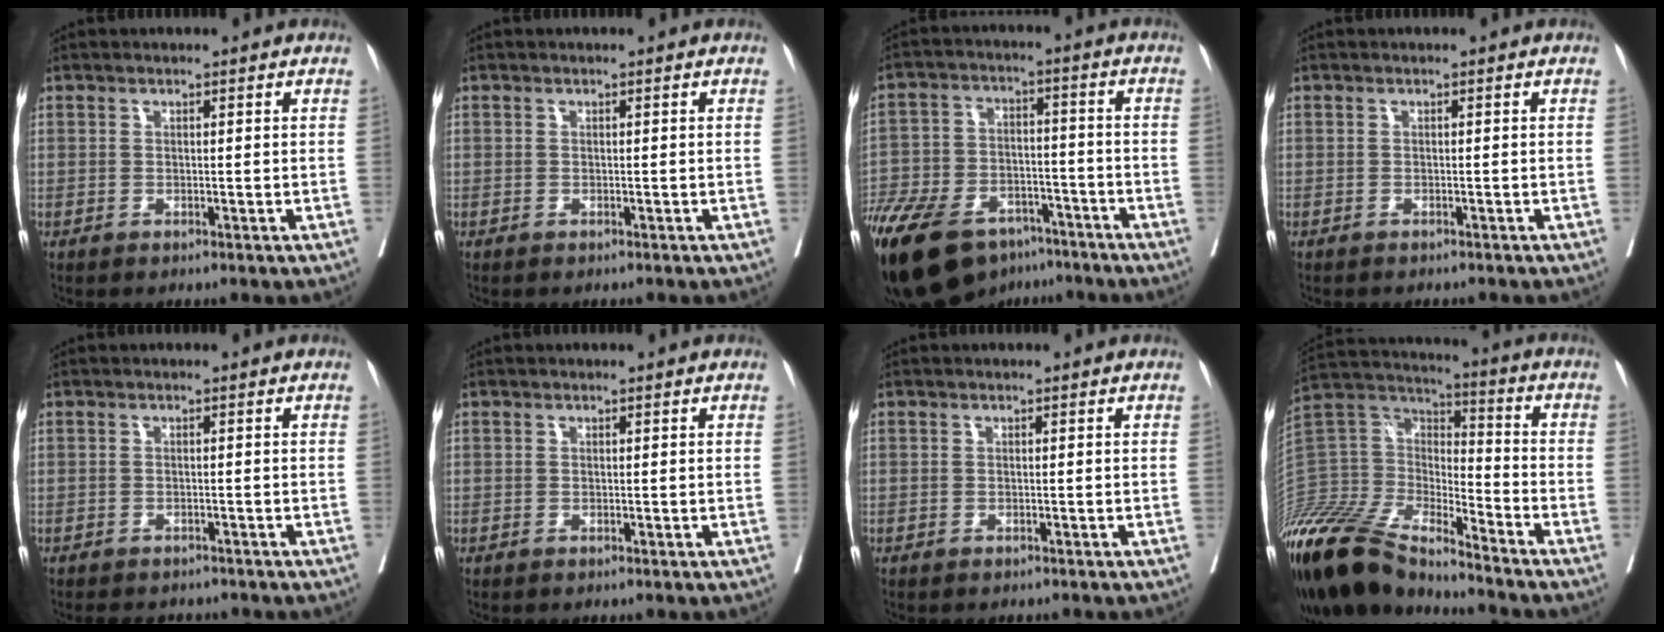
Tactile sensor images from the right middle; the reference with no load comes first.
{"total": 0.0}
{"total": 26.3, "force": [-17.5, 13.5, 14.2], "torque": [-0.353, -0.030, -0.285]}
{"total": 2.4, "force": [-2.2, 0.5, 0.9], "torque": [-0.013, -0.003, -0.026]}
{"total": 5.2, "force": [-4.7, 1.7, 1.3], "torque": [-0.008, -0.001, -0.059]}
{"total": 0.0}
{"total": 1.1, "force": [-1.0, 0.2, 0.3], "torque": [-0.005, -0.001, -0.016]}
{"total": 21.9, "force": [-18.8, 5.2, 10.1], "torque": [-0.225, 0.003, -0.361]}